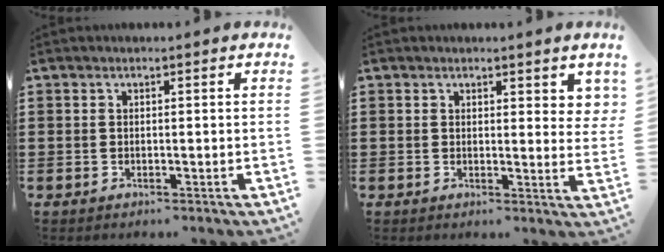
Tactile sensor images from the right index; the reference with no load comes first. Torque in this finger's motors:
{"motor_torque": [-0.18, 0.20, 0.15, 0.00]}